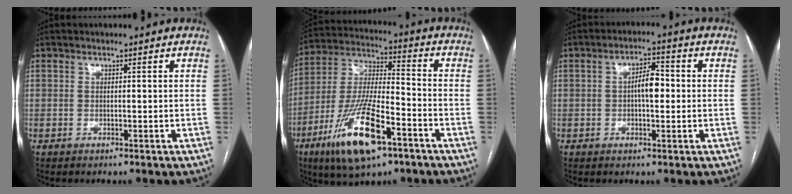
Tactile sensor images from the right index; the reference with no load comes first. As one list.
[{"total": 17.4, "force": [-8.9, 4.3, 14.3], "torque": [-0.298, -0.020, -0.155]}, {"total": 4.6, "force": [0.0, 1.7, 4.3], "torque": [-0.075, 0.012, -0.002]}]